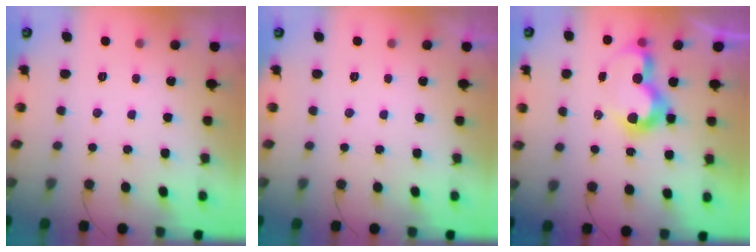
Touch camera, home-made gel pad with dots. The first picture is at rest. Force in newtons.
{"total": 0.0}
{"total": 10.2, "press": 10.2, "slide": 1.0}